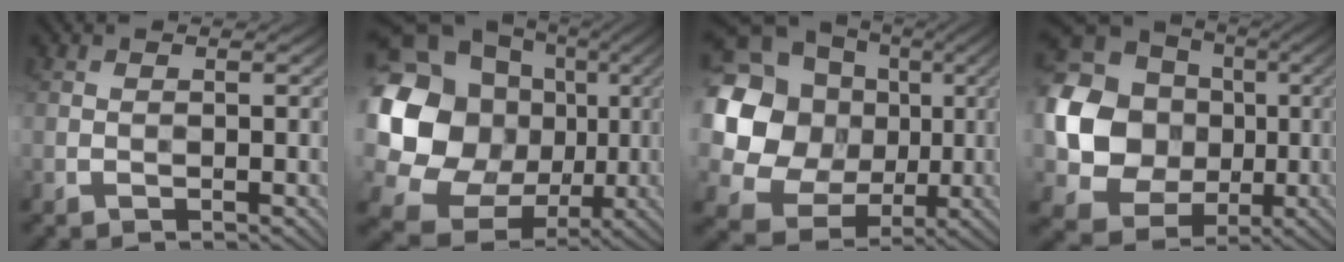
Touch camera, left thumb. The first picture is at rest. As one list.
[{"total": 23.8, "force": [2.6, 21.0, 11.0], "torque": [-0.302, -0.012, 0.054]}, {"total": 22.4, "force": [4.1, 20.2, 8.9], "torque": [-0.274, 0.021, 0.070]}, {"total": 17.5, "force": [0.4, 15.7, 7.8], "torque": [-0.236, -0.019, 0.003]}]